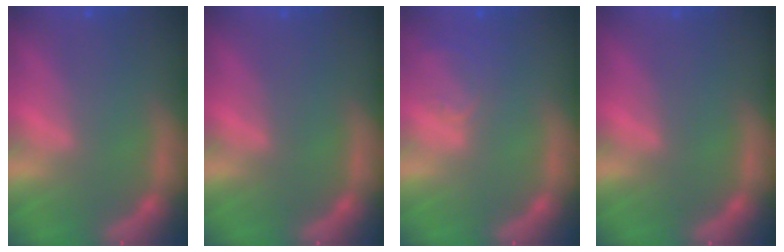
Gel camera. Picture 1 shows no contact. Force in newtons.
{"total": 0.0}
{"total": 2.5}
{"total": 0.0}